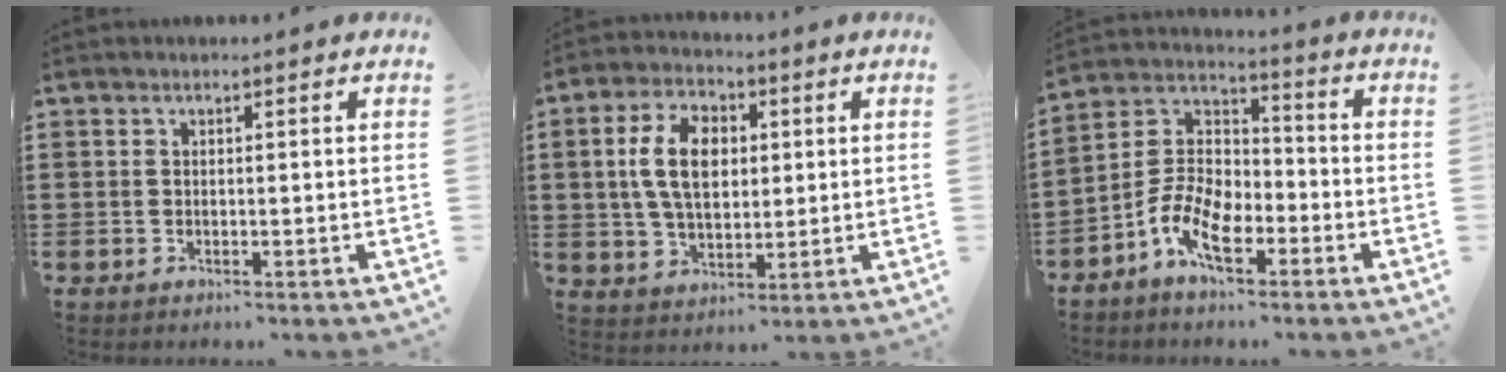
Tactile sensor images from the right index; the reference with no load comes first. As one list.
[{"total": 9.3, "force": [1.2, 5.6, 7.3], "torque": [-0.163, 0.010, 0.013]}, {"total": 8.9, "force": [-4.8, 4.5, 6.0], "torque": [-0.153, -0.012, -0.098]}]